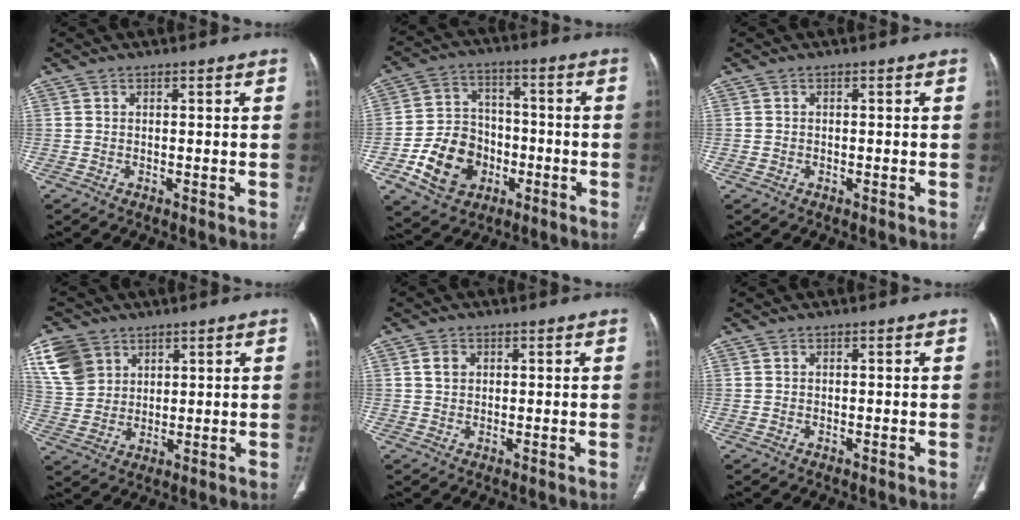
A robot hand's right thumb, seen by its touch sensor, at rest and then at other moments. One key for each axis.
{"total": 14.1, "fx": -5.2, "fy": 11.1, "fz": 7.0, "tx": -0.088, "ty": 0.030, "tz": -0.084}
{"total": 0.5, "fx": -0.2, "fy": 0.5, "fz": 0.1, "tx": -0.002, "ty": 0.006, "tz": -0.002}
{"total": 9.9, "fx": 5.0, "fy": 7.6, "fz": 4.0, "tx": -0.068, "ty": -0.010, "tz": 0.114}
{"total": 2.3, "fx": 0.6, "fy": 1.9, "fz": 1.2, "tx": -0.015, "ty": 0.003, "tz": 0.012}
{"total": 0.0}